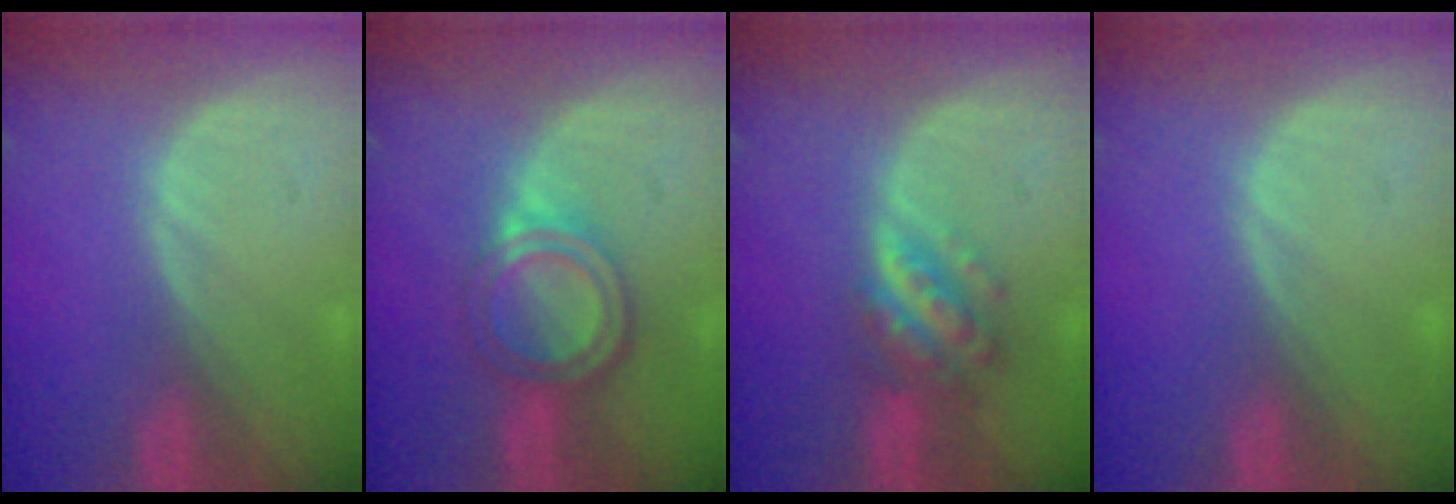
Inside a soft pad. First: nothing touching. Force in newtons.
{"total": 6.2, "press": 5.4, "slide": 3.1}
{"total": 6.0, "press": 5.3, "slide": 2.8}
{"total": 0.0}